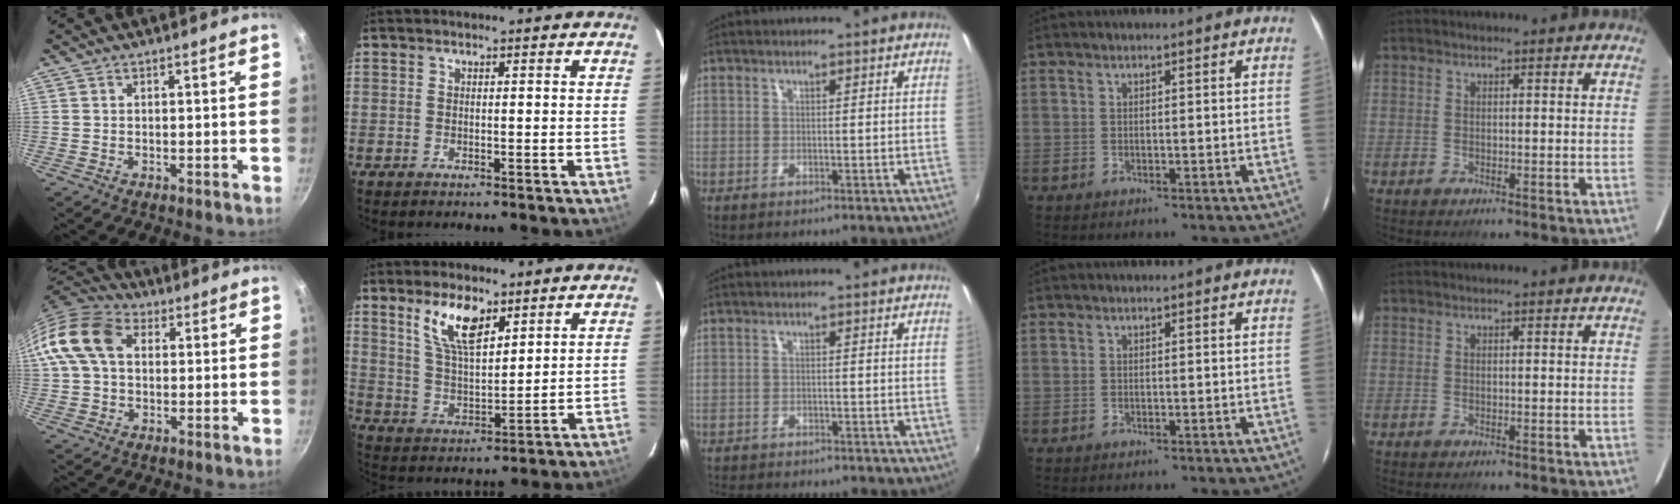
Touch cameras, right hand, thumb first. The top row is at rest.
{"thumb": {"total": 13.1, "force": [2.7, 9.2, 8.9], "torque": [-0.154, 0.023, 0.030]}, "index": {"total": 10.0, "force": [5.8, 4.1, 7.0], "torque": [-0.129, 0.007, 0.119]}, "middle": {"total": 9.1, "force": [-8.2, 1.9, 3.3], "torque": [-0.082, -0.018, -0.123]}}